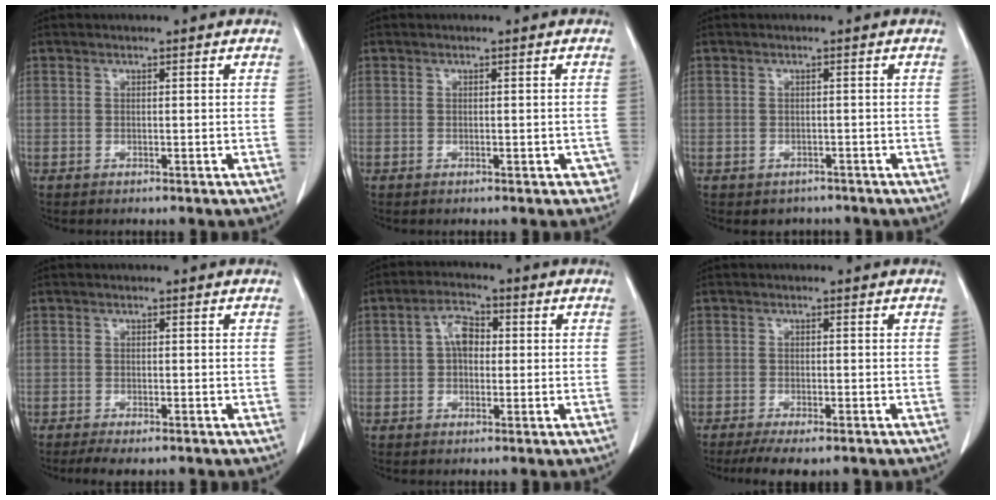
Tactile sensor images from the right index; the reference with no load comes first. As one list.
[{"total": 2.2, "force": [-0.9, 1.0, 1.8], "torque": [-0.008, 0.006, -0.004]}, {"total": 2.0, "force": [-1.4, 1.5, 0.0], "torque": [-0.005, 0.005, -0.019]}, {"total": 2.6, "force": [-1.9, 0.8, 1.6], "torque": [-0.029, -0.007, -0.029]}, {"total": 4.7, "force": [0.4, 2.8, 3.7], "torque": [-0.071, 0.016, 0.004]}, {"total": 5.5, "force": [-4.2, 1.5, 3.3], "torque": [-0.049, -0.011, -0.065]}]